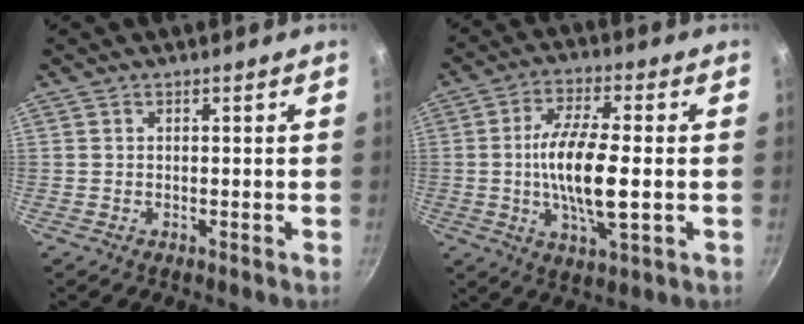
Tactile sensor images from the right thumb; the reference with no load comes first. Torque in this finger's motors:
{"motor_torque": [2.20, 2.51, 2.23, -0.54, 0.76]}